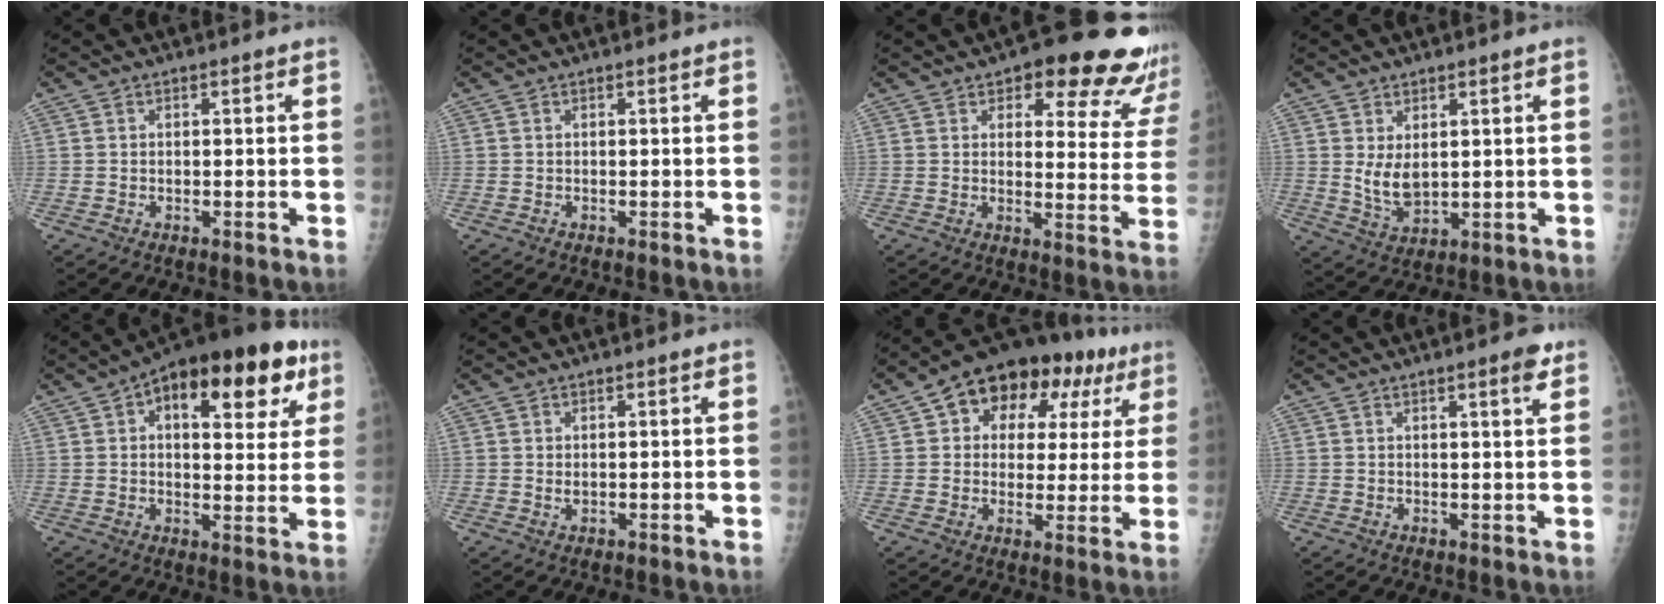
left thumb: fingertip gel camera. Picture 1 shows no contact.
{"total": 0.0}
{"total": 17.2, "force": [13.0, 6.4, 9.4], "torque": [-0.054, -0.067, 0.139]}
{"total": 5.4, "force": [1.3, 3.1, 4.2], "torque": [-0.065, -0.019, 0.037]}
{"total": 20.8, "force": [9.0, 10.1, 15.9], "torque": [-0.192, 0.005, 0.121]}
{"total": 1.1, "force": [0.2, 0.7, 0.8], "torque": [-0.012, 0.001, 0.008]}
{"total": 19.1, "force": [8.1, 12.2, 12.2], "torque": [-0.124, 0.018, 0.111]}
{"total": 3.3, "force": [2.1, 0.5, 2.5], "torque": [-0.029, -0.010, 0.026]}